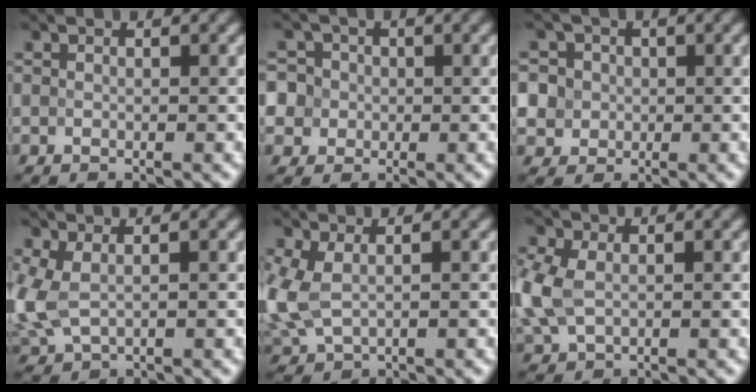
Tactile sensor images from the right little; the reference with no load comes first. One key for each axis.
{"total": 6.6, "fx": 0.1, "fy": 6.3, "fz": 1.9, "tx": -0.045, "ty": 0.028, "tz": -0.029}
{"total": 5.9, "fx": 0.9, "fy": 5.6, "fz": 1.7, "tx": -0.044, "ty": 0.033, "tz": -0.006}
{"total": 3.9, "fx": -0.1, "fy": 2.5, "fz": 3.0, "tx": -0.096, "ty": -0.004, "tz": 0.001}
{"total": 4.4, "fx": -0.1, "fy": 2.8, "fz": 3.4, "tx": -0.106, "ty": -0.003, "tz": 0.002}
{"total": 4.9, "fx": -0.1, "fy": 3.5, "fz": 3.4, "tx": -0.105, "ty": -0.002, "tz": -0.003}